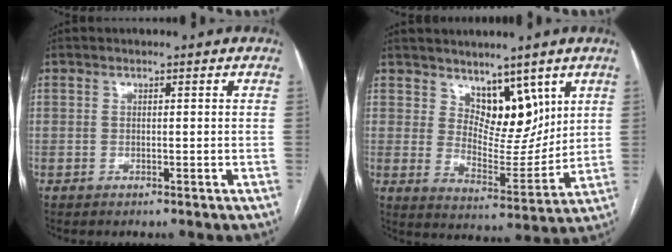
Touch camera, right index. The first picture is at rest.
{"total": 8.6, "force": [5.3, 4.5, 4.9], "torque": [-0.071, -0.006, 0.101]}